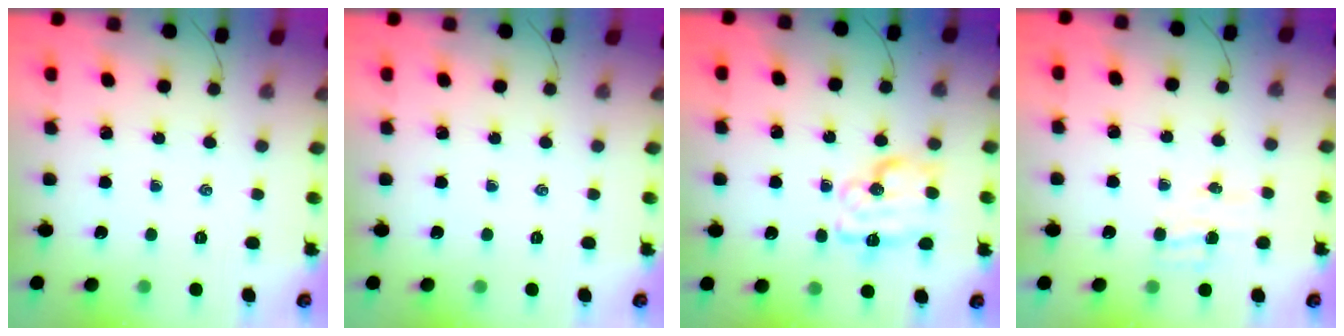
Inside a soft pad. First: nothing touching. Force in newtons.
{"total": 0.0}
{"total": 13.1, "press": 13.1, "slide": 0.4}
{"total": 5.6, "press": 5.5, "slide": 1.2}